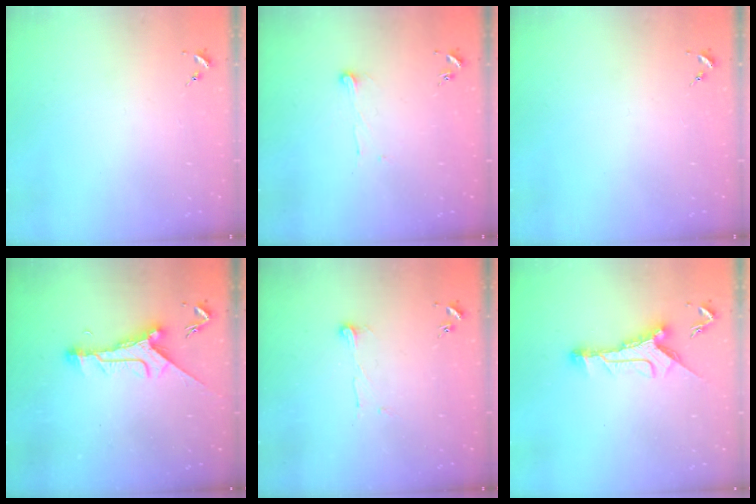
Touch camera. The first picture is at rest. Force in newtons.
{"total": 5.9, "press": 5.9, "slide": 0.4}
{"total": 0.0}
{"total": 9.9, "press": 9.9, "slide": 0.2}
{"total": 6.5, "press": 6.5, "slide": 0.7}
{"total": 11.0, "press": 10.9, "slide": 0.7}